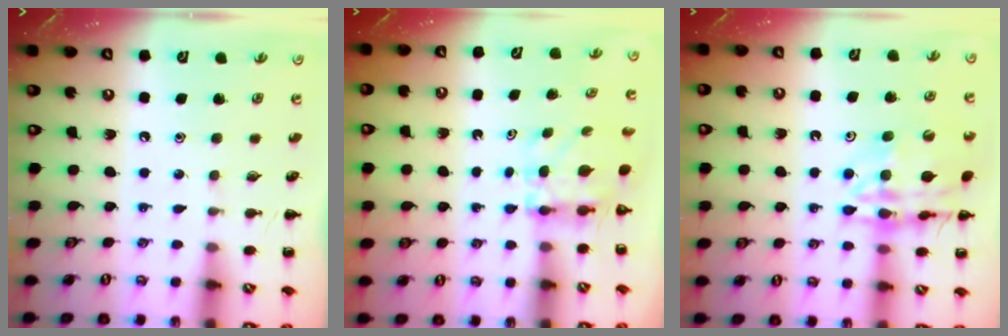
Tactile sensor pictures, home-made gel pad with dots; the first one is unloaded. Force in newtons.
{"total": 6.0, "press": 5.9, "slide": 0.8}
{"total": 17.7, "press": 17.6, "slide": 1.6}